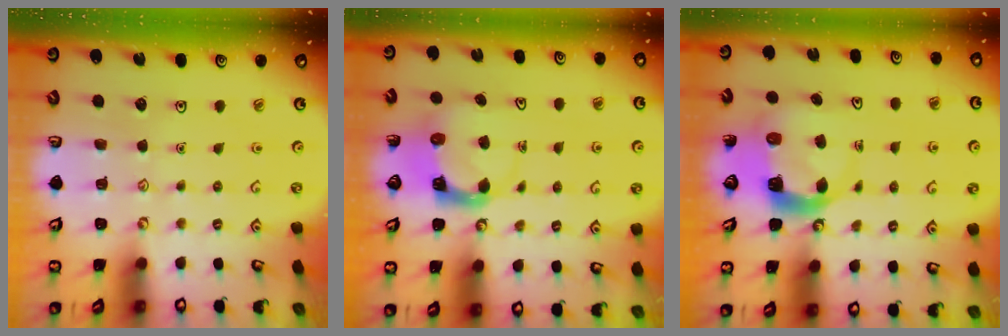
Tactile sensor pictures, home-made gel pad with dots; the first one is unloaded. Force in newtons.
{"total": 3.9, "press": 3.8, "slide": 0.5}
{"total": 5.8, "press": 5.8, "slide": 0.6}